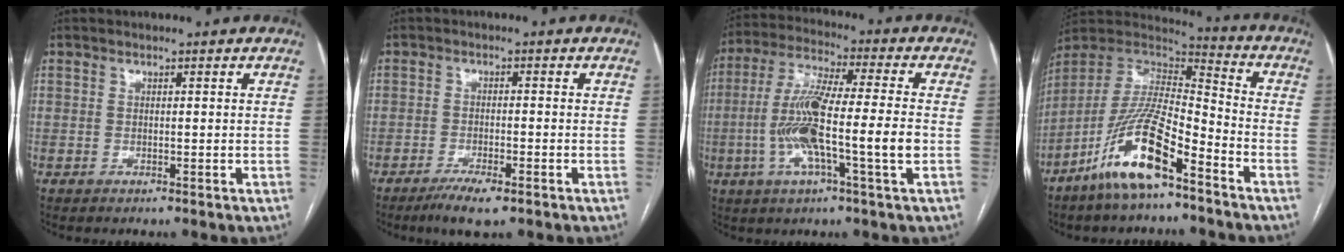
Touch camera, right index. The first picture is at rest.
{"total": 4.9, "force": [-3.3, 0.8, 3.6], "torque": [-0.067, -0.009, -0.054]}
{"total": 14.1, "force": [-2.7, 0.5, 13.8], "torque": [-0.269, 0.002, -0.056]}
{"total": 15.4, "force": [-9.4, 3.3, 11.8], "torque": [-0.234, -0.004, -0.174]}